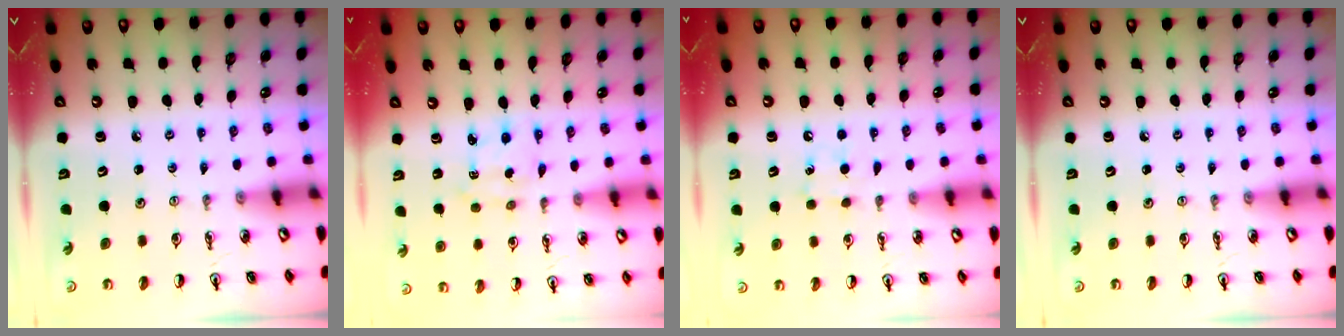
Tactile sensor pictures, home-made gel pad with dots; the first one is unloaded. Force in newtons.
{"total": 2.0, "press": 1.9, "slide": 0.5}
{"total": 8.0, "press": 7.9, "slide": 0.9}
{"total": 0.0}